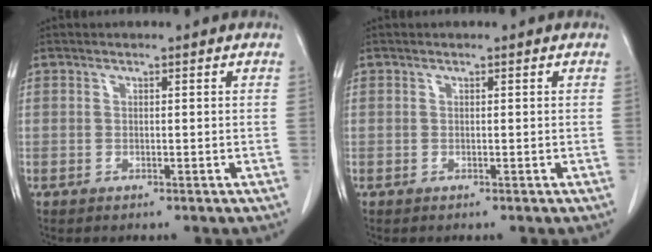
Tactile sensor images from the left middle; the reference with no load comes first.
{"total": 0.0}